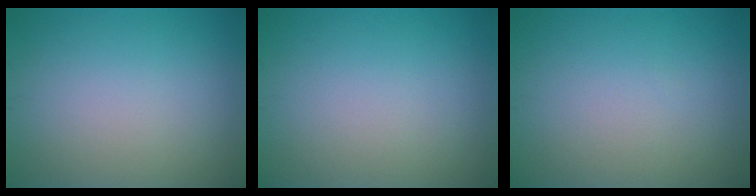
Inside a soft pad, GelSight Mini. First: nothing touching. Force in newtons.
{"total": 0.0}
{"total": 0.0}